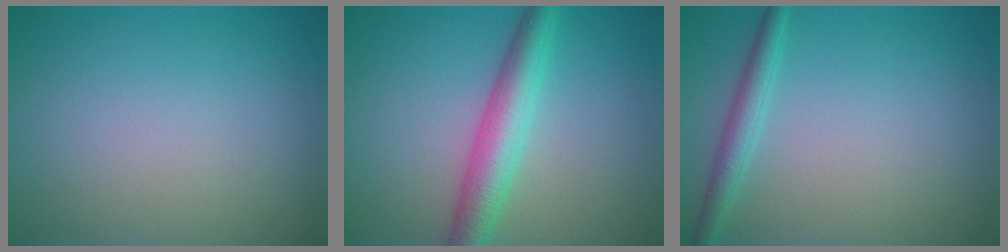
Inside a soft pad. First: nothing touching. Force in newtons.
{"total": 4.9, "press": 4.9, "slide": 0.1}
{"total": 2.2, "press": 2.2, "slide": 0.1}